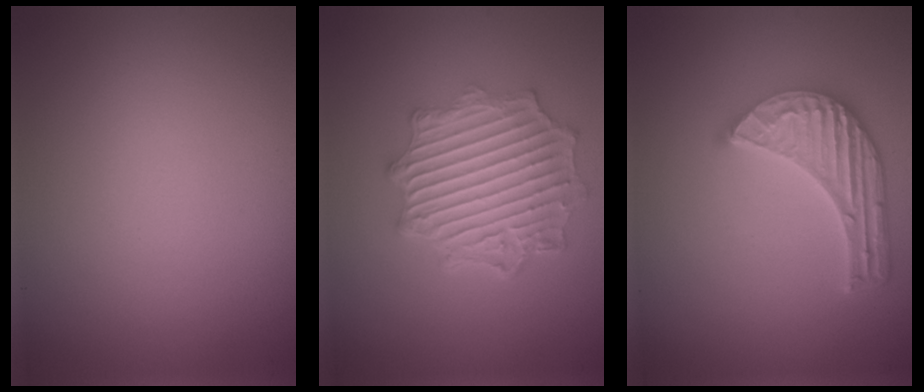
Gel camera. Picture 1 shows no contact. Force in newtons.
{"total": 6.6, "press": 5.2, "slide": 4.0}
{"total": 5.8, "press": 4.5, "slide": 3.7}